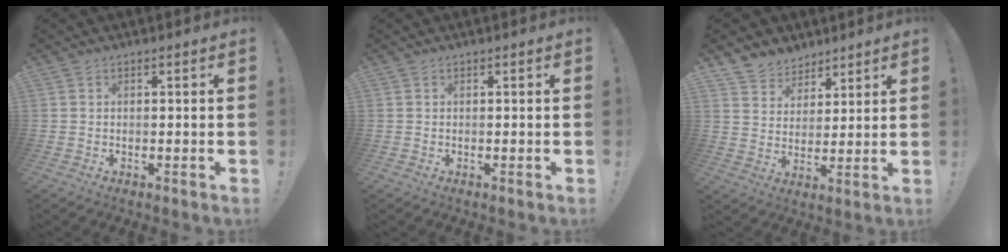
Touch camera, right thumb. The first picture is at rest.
{"total": 0.0}
{"total": 6.9, "force": [5.2, 4.4, -0.2], "torque": [-0.006, -0.049, 0.104]}